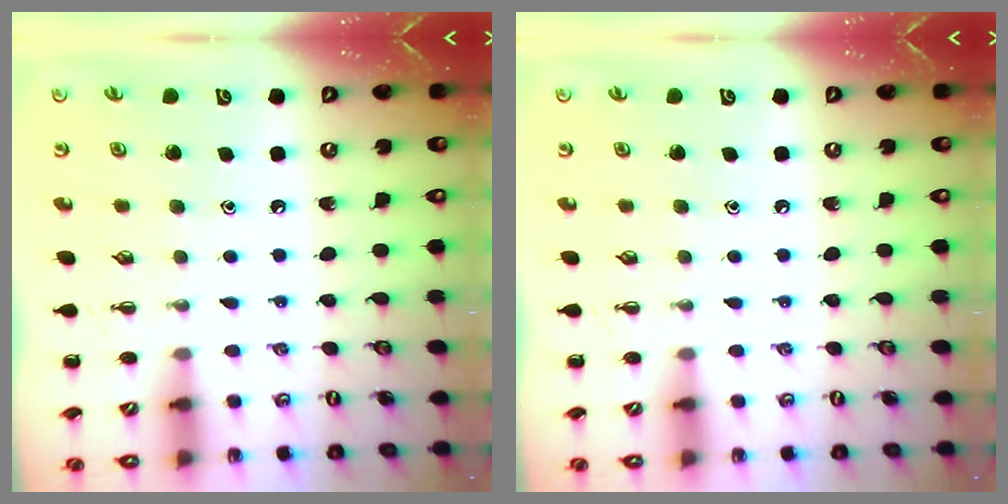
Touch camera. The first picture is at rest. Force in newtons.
{"total": 0.0}